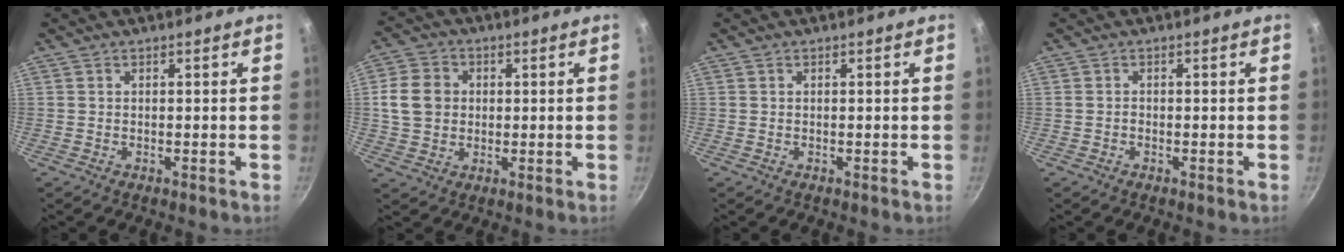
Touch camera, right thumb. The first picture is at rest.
{"total": 8.5, "force": [1.0, 7.3, 4.3], "torque": [-0.056, 0.005, 0.009]}
{"total": 0.0}
{"total": 0.6, "force": [-0.2, 0.5, 0.3], "torque": [-0.005, 0.002, -0.006]}